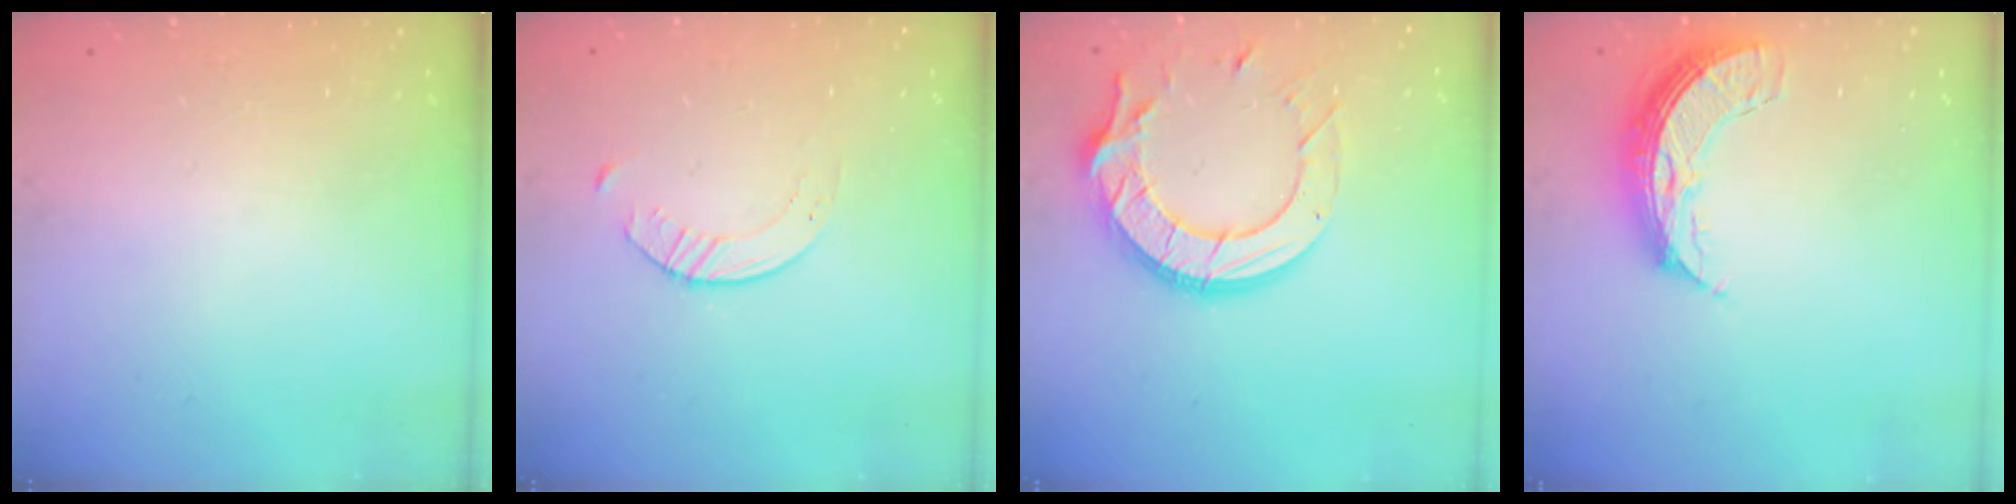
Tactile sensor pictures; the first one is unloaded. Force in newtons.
{"total": 2.1, "press": 2.0, "slide": 0.3}
{"total": 16.0, "press": 15.9, "slide": 1.4}
{"total": 8.6, "press": 8.6, "slide": 0.7}